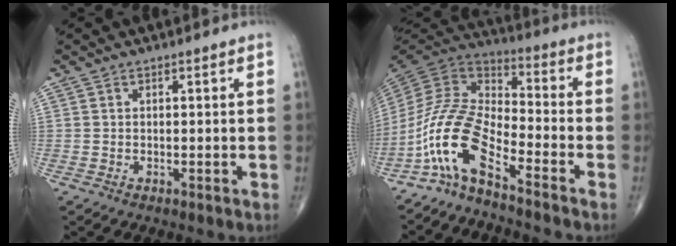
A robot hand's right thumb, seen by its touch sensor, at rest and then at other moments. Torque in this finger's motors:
{"motor_torque": [0.12, 0.73, 1.60, -1.17, 0.58]}